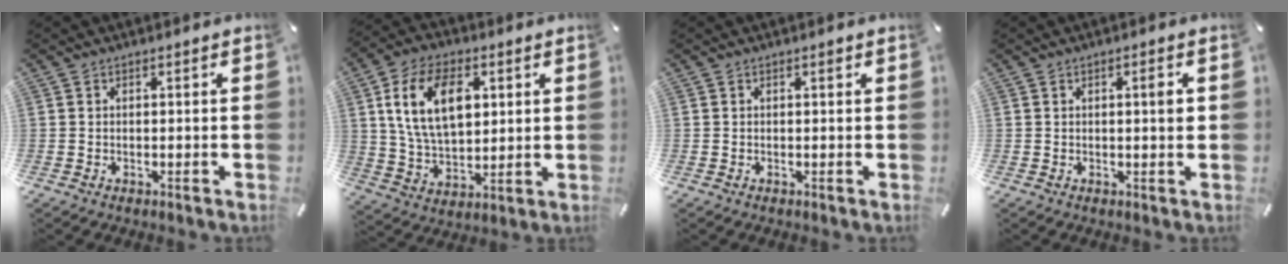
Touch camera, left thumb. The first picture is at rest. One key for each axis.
{"total": 15.3, "fx": 4.7, "fy": 9.8, "fz": 10.7, "tx": -0.226, "ty": 0.003, "tz": 0.080}
{"total": 0.6, "fx": 0.2, "fy": 0.2, "fz": 0.5, "tx": -0.008, "ty": 0.001, "tz": 0.004}
{"total": 2.4, "fx": 0.5, "fy": 0.4, "fz": 2.3, "tx": -0.029, "ty": -0.004, "tz": 0.001}